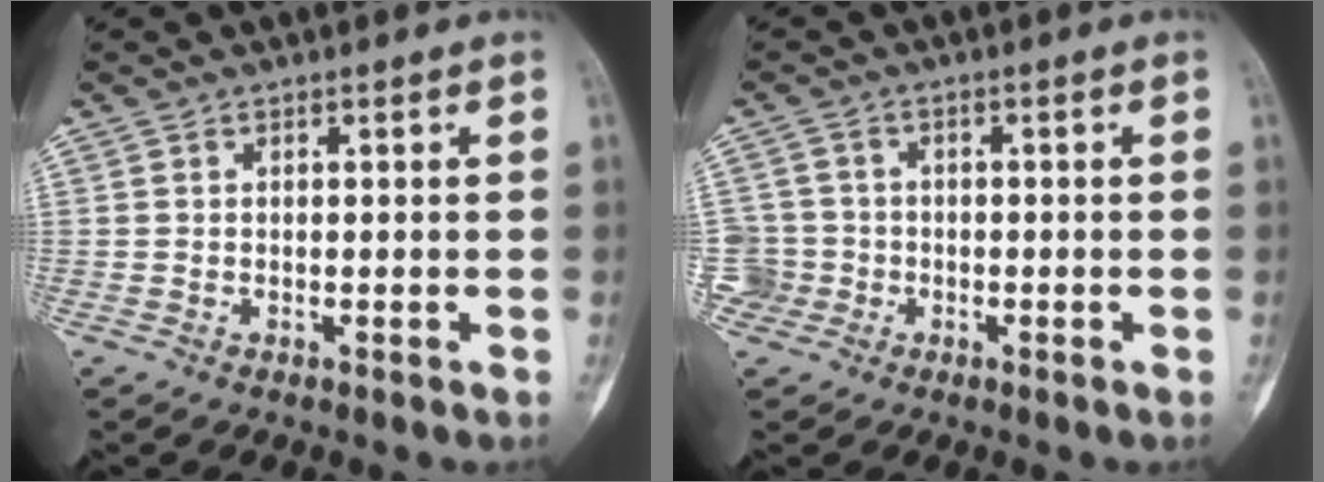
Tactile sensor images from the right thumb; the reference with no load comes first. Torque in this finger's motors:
{"motor_torque": [0.86, 0.62, 0.56, -0.34, 0.05]}